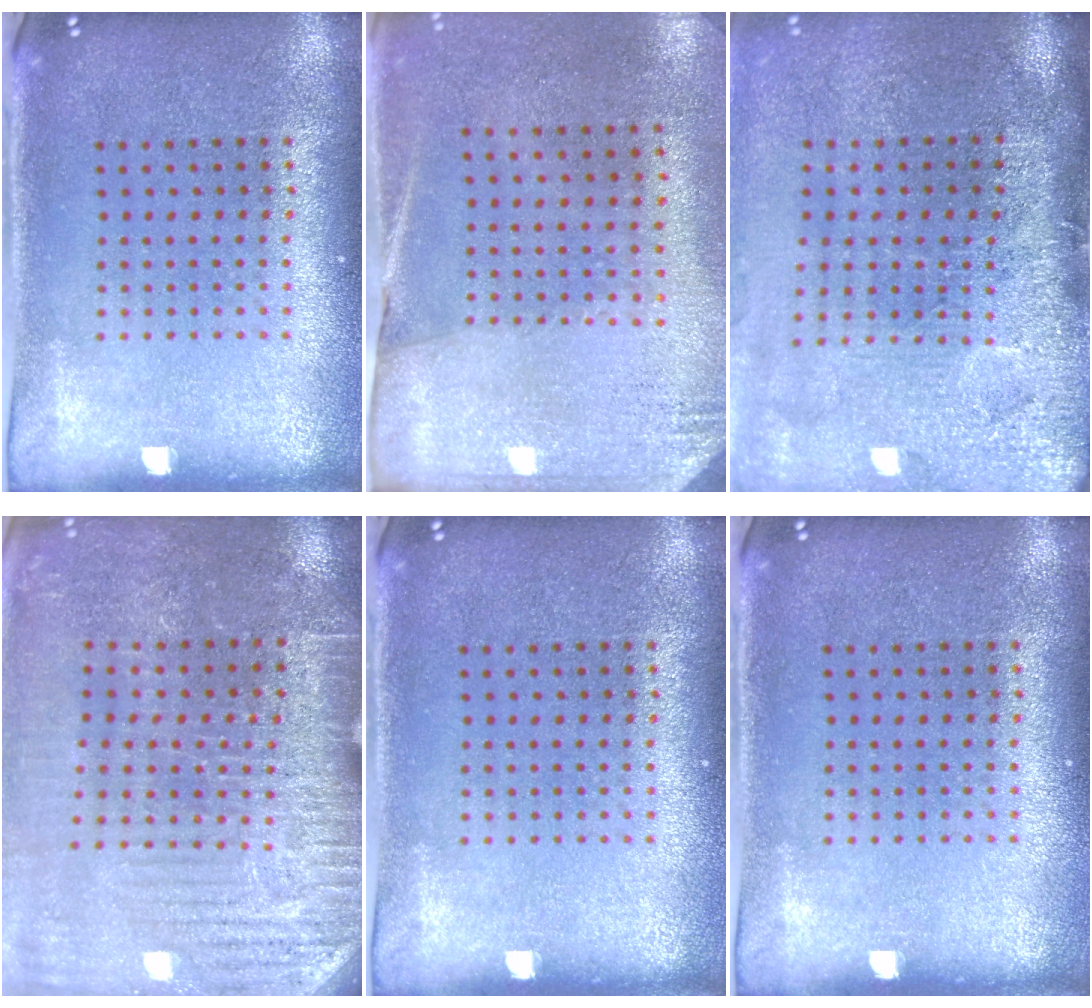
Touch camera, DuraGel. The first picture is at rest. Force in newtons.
{"total": 2.7, "press": 2.4, "slide": 1.3}
{"total": 4.7, "press": 3.7, "slide": 2.9}
{"total": 3.4, "press": 3.4, "slide": 0.1}
{"total": 0.0}
{"total": 0.0}